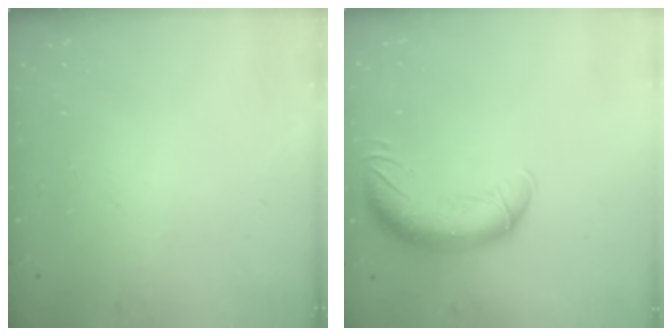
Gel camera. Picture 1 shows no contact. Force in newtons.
{"total": 13.4, "press": 13.0, "slide": 3.2}